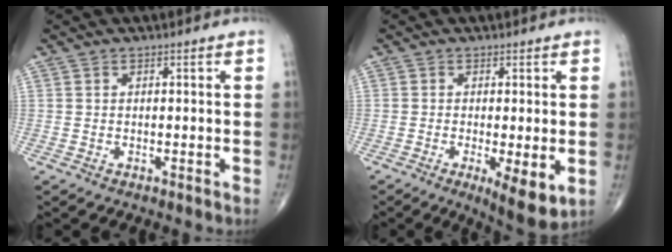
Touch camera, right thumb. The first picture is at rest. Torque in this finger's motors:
{"motor_torque": [-0.14, 0.36, -0.09, -0.21, 0.00]}